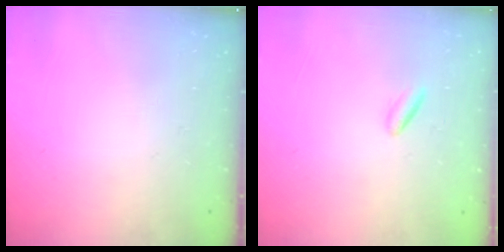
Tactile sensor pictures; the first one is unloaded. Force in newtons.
{"total": 1.4, "press": 1.3, "slide": 0.7}